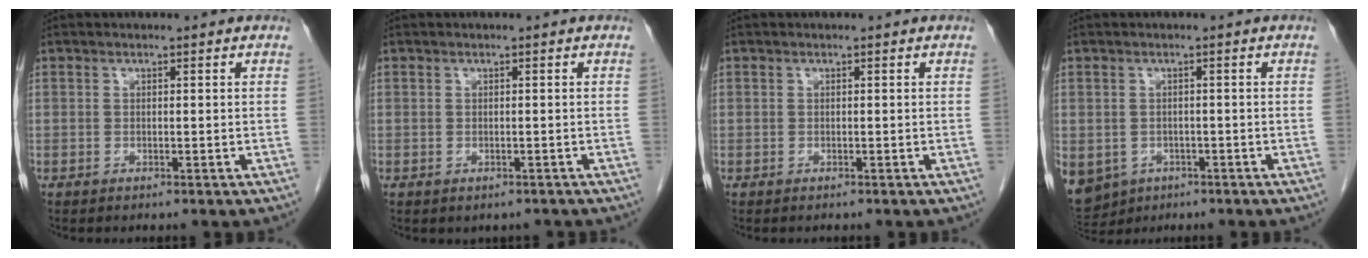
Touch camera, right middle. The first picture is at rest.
{"total": 0.9, "force": [-0.6, 0.7, 0.2], "torque": [-0.004, 0.000, -0.004]}
{"total": 0.0}
{"total": 13.4, "force": [-6.0, 10.8, 5.0], "torque": [-0.158, -0.013, -0.075]}